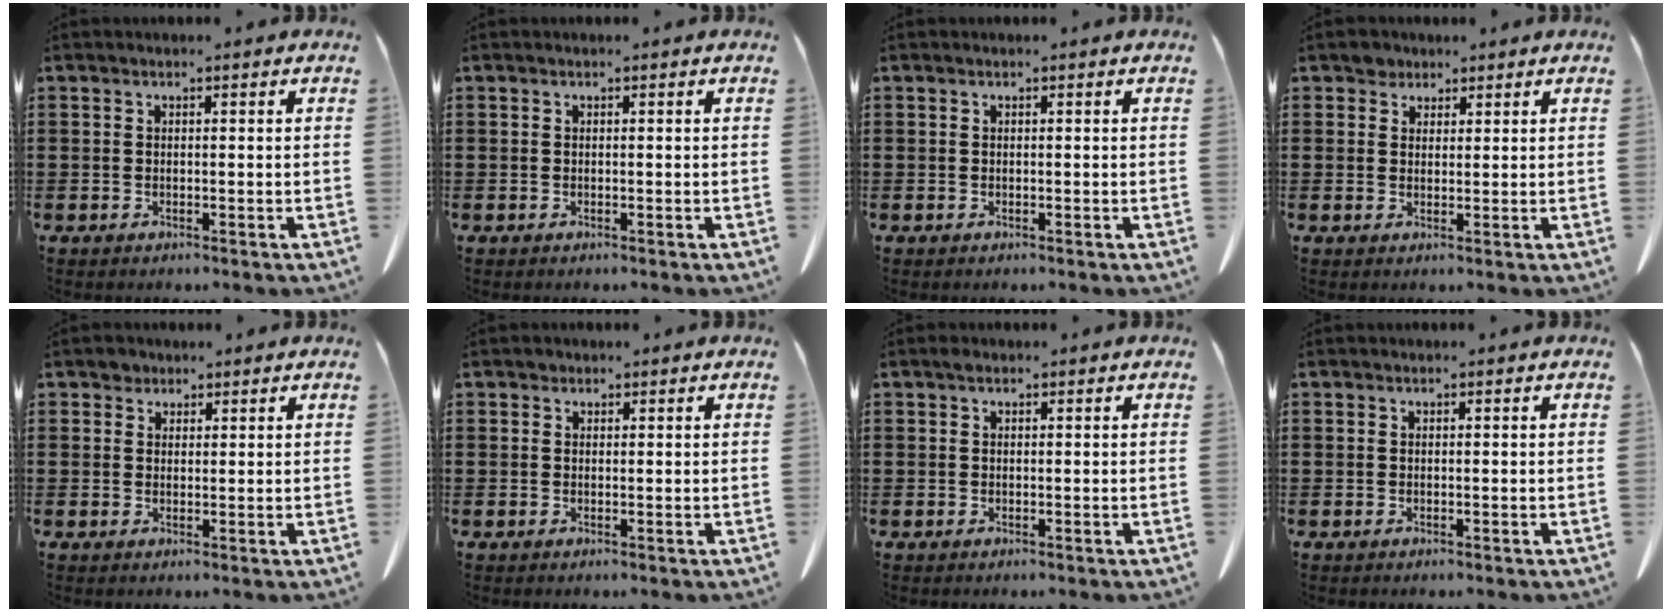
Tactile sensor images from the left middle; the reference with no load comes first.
{"total": 0.0}
{"total": 0.0}
{"total": 2.3, "force": [1.9, 1.4, 0.1], "torque": [-0.002, 0.004, 0.034]}
{"total": 0.7, "force": [0.6, 0.4, 0.0], "torque": [-0.002, 0.002, 0.011]}
{"total": 0.7, "force": [0.4, 0.5, 0.0], "torque": [-0.003, 0.004, 0.008]}
{"total": 0.6, "force": [0.3, 0.4, 0.4], "torque": [-0.009, 0.004, 0.005]}
{"total": 0.0}